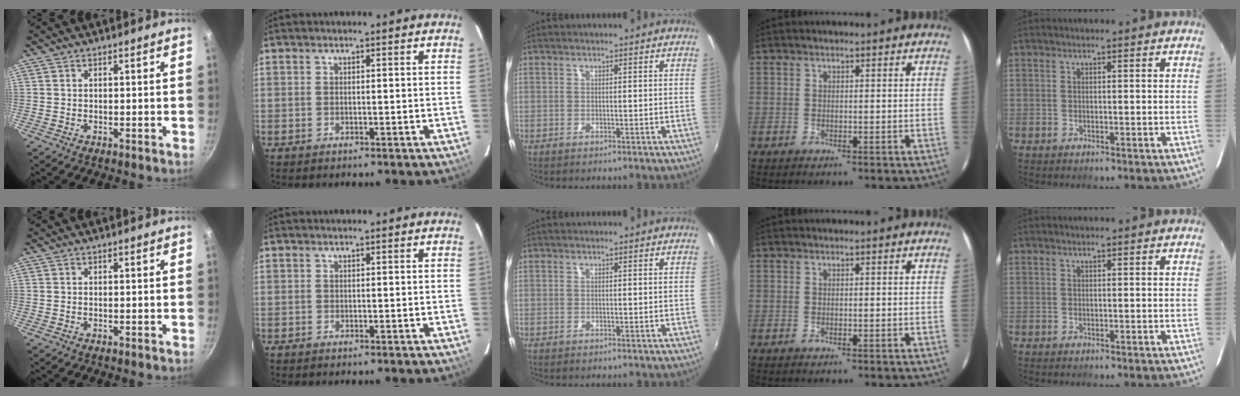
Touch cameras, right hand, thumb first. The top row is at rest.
{}